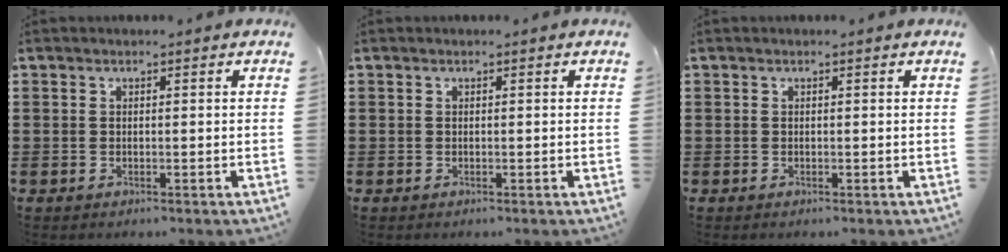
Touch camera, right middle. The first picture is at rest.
{"total": 0.0}
{"total": 0.0}